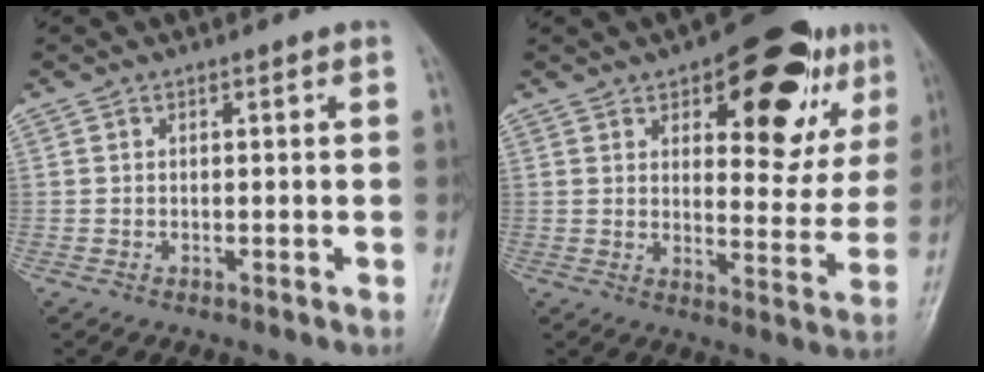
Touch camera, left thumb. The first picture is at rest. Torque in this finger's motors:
{"motor_torque": [0.53, 0.55, 0.20, -0.30, -0.02]}